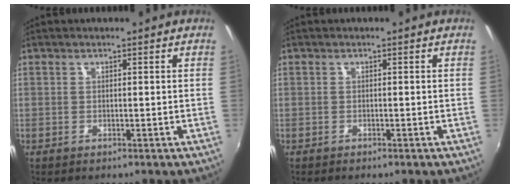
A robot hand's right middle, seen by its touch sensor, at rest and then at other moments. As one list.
[{"total": 0.6, "force": [-0.5, 0.1, 0.2], "torque": [-0.005, 0.000, -0.008]}]